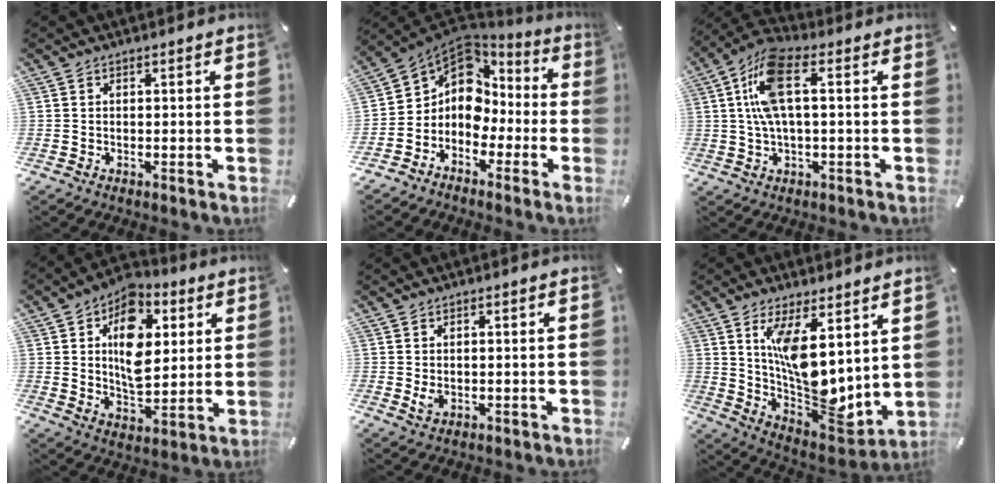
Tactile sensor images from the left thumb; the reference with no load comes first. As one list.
[{"total": 8.6, "force": [0.6, 8.2, 2.5], "torque": [-0.072, -0.022, 0.015]}, {"total": 10.8, "force": [1.8, 4.2, 9.8], "torque": [-0.214, -0.005, 0.028]}, {"total": 14.8, "force": [4.2, 10.2, 9.8], "torque": [-0.141, -0.014, 0.072]}, {"total": 2.1, "force": [-0.1, 1.3, 1.7], "torque": [-0.039, 0.001, -0.004]}, {"total": 13.5, "force": [5.1, 6.0, 10.9], "torque": [-0.180, -0.063, 0.096]}]